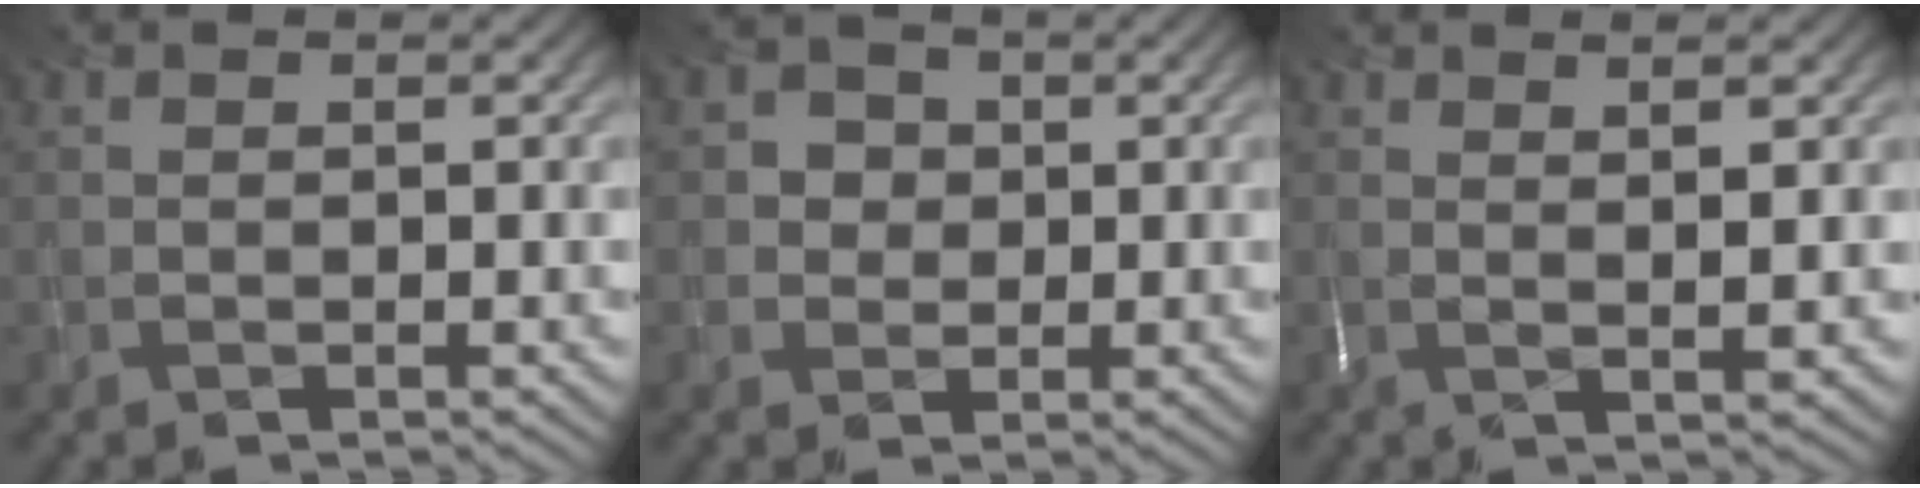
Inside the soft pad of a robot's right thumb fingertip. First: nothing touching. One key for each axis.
{"total": 2.8, "fx": 0.4, "fy": 2.7, "fz": 0.9, "tx": -0.028, "ty": 0.001, "tz": -0.003}
{"total": 2.8, "fx": 1.4, "fy": 0.1, "fz": 2.4, "tx": -0.045, "ty": 0.000, "tz": 0.025}